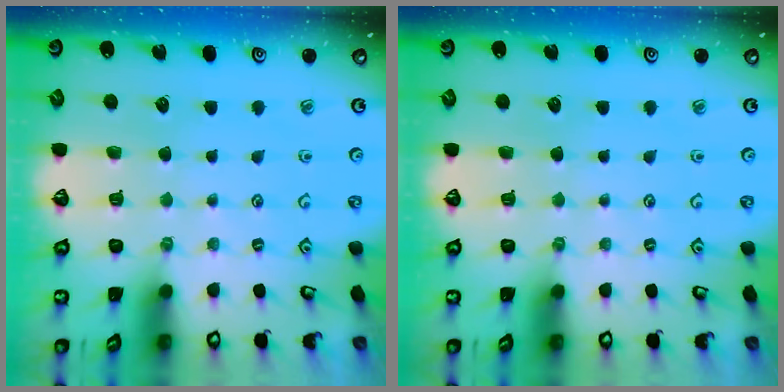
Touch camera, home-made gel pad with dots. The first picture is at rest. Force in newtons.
{"total": 0.0}